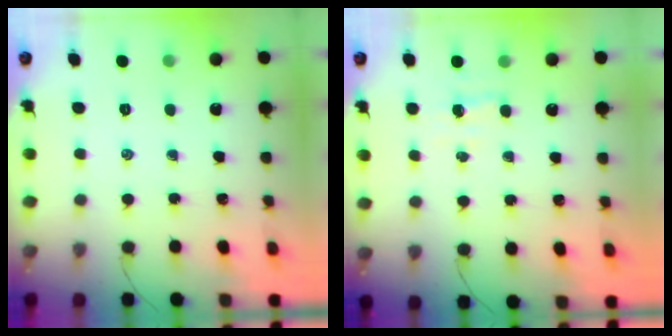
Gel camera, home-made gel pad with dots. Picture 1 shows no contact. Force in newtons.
{"total": 3.5, "press": 3.4, "slide": 0.9}